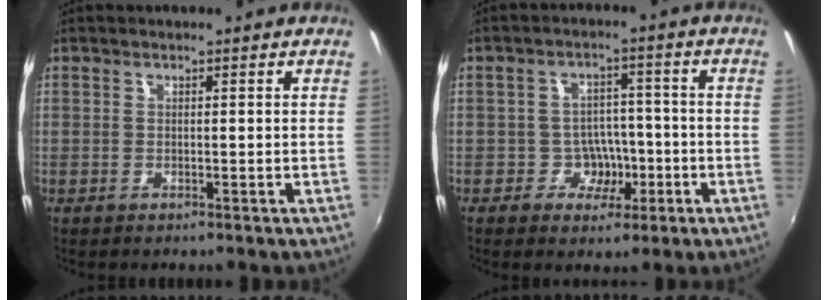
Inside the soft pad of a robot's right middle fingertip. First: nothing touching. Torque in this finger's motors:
{"motor_torque": [-0.10, -0.16, 0.03, 0.00]}